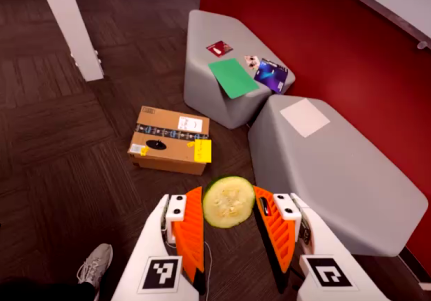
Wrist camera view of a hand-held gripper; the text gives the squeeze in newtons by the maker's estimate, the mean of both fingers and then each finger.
{"total": 6.9, "left": 7.1, "right": 6.6}